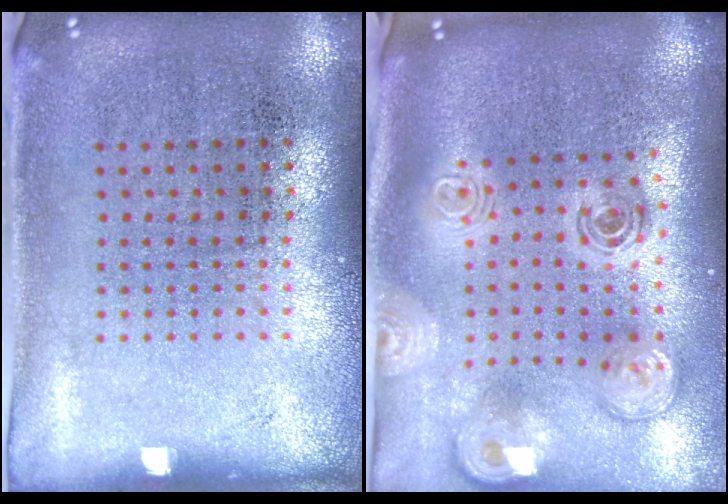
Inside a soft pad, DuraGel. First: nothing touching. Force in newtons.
{"total": 3.0, "press": 2.1, "slide": 2.1}